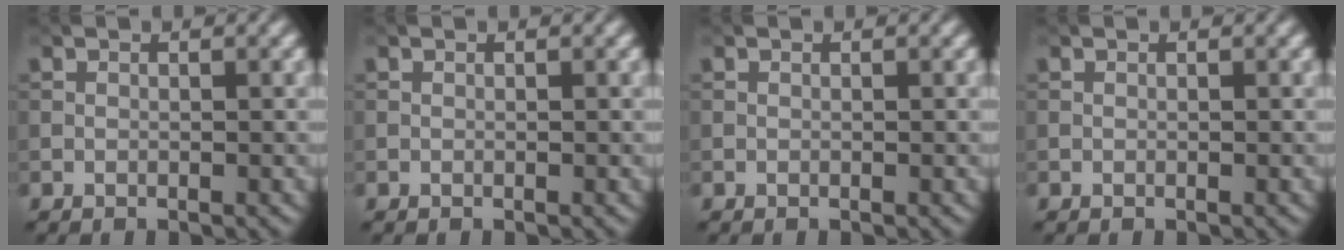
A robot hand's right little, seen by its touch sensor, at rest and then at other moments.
{"total": 0.0}
{"total": 0.0}
{"total": 0.0}